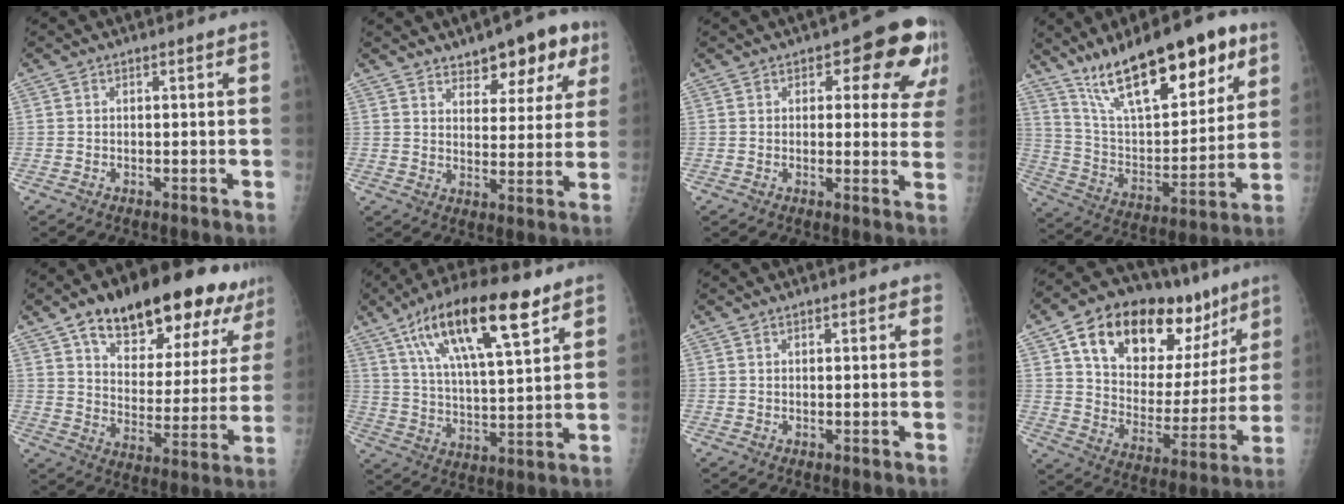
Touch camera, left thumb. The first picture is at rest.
{"total": 11.1, "force": [7.1, 5.2, 6.7], "torque": [-0.049, -0.032, 0.099]}
{"total": 12.1, "force": [5.5, 5.7, 9.1], "torque": [-0.053, -0.016, 0.058]}
{"total": 25.2, "force": [15.7, 9.0, 17.5], "torque": [-0.243, -0.048, 0.272]}
{"total": 25.0, "force": [16.3, 10.9, 15.5], "torque": [-0.178, -0.034, 0.241]}
{"total": 20.3, "force": [10.9, 6.1, 16.0], "torque": [-0.263, -0.020, 0.189]}
{"total": 1.7, "force": [1.3, 0.7, 0.8], "torque": [-0.003, -0.004, 0.013]}
{"total": 27.4, "force": [14.3, 15.1, 18.0], "torque": [-0.233, -0.010, 0.233]}